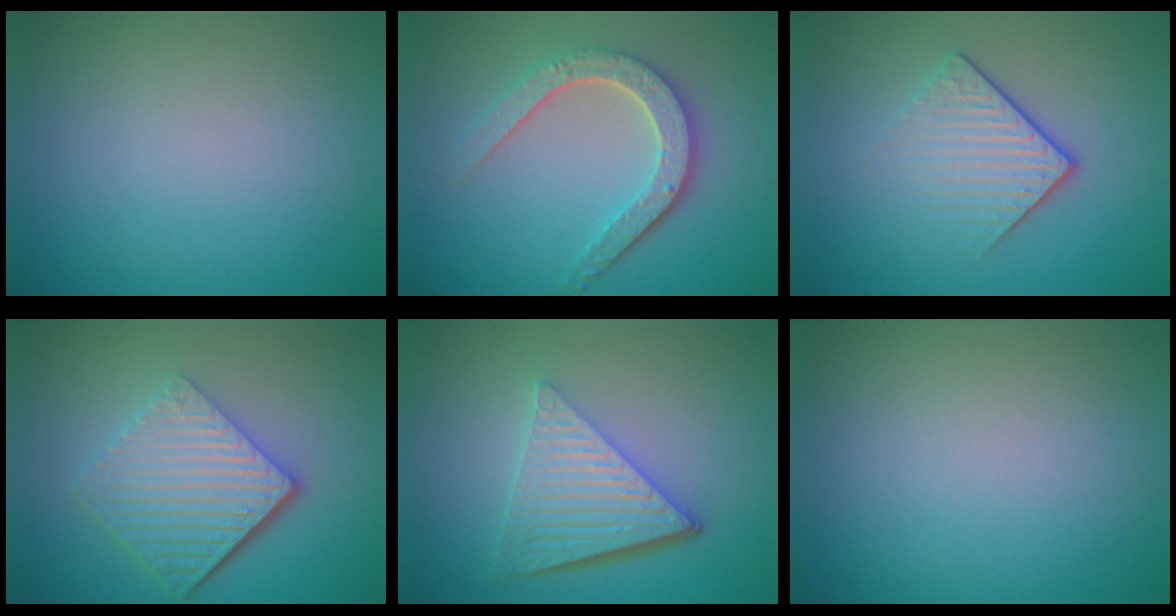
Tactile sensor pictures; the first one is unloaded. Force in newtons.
{"total": 4.7, "press": 3.7, "slide": 2.9}
{"total": 4.2, "press": 2.6, "slide": 3.3}
{"total": 7.0, "press": 4.5, "slide": 5.3}
{"total": 6.6, "press": 4.4, "slide": 4.9}
{"total": 0.0}